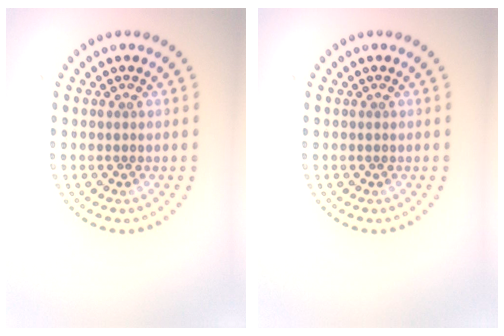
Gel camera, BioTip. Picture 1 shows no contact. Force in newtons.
{"total": 0.0}